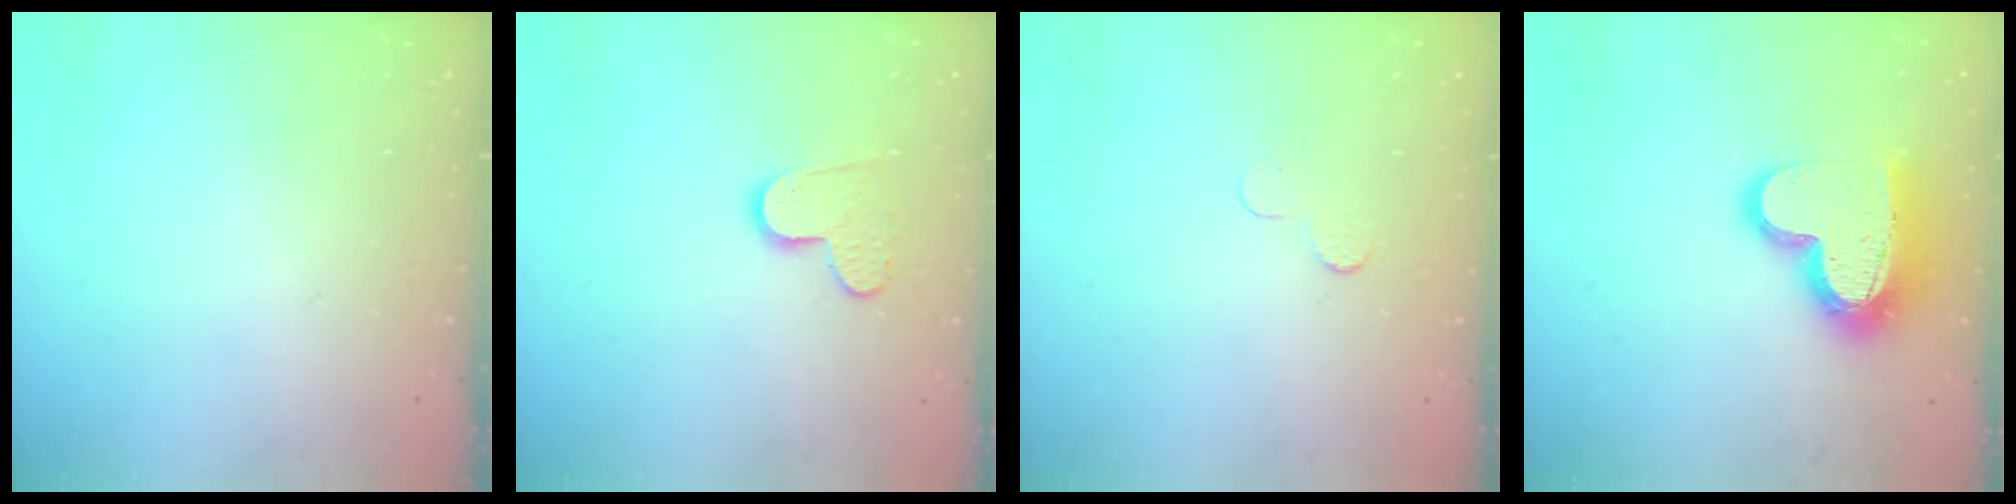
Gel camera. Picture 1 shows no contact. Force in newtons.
{"total": 8.9, "press": 8.9, "slide": 0.6}
{"total": 2.5, "press": 2.5, "slide": 0.2}
{"total": 17.3, "press": 17.3, "slide": 1.4}